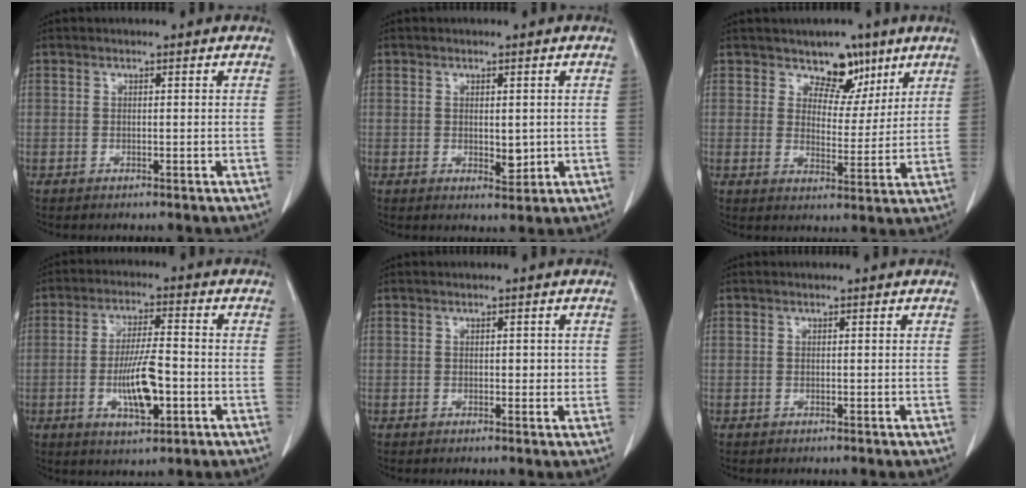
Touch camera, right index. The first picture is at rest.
{"total": 2.8, "force": [-0.1, 1.5, 2.3], "torque": [-0.036, -0.006, 0.006]}
{"total": 6.1, "force": [4.3, 3.8, 2.2], "torque": [-0.017, -0.004, 0.067]}
{"total": 8.8, "force": [-2.4, 2.1, 8.2], "torque": [-0.156, -0.001, -0.038]}
{"total": 1.8, "force": [0.1, 1.1, 1.4], "torque": [-0.016, 0.000, 0.002]}
{"total": 0.0}